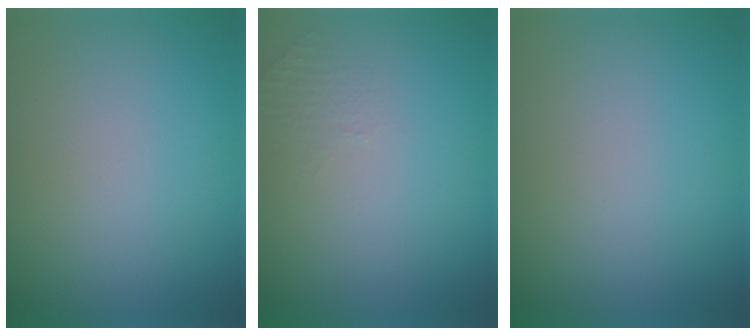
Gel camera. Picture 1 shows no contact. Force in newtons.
{"total": 0.5, "press": 0.4, "slide": 0.4}
{"total": 0.0}